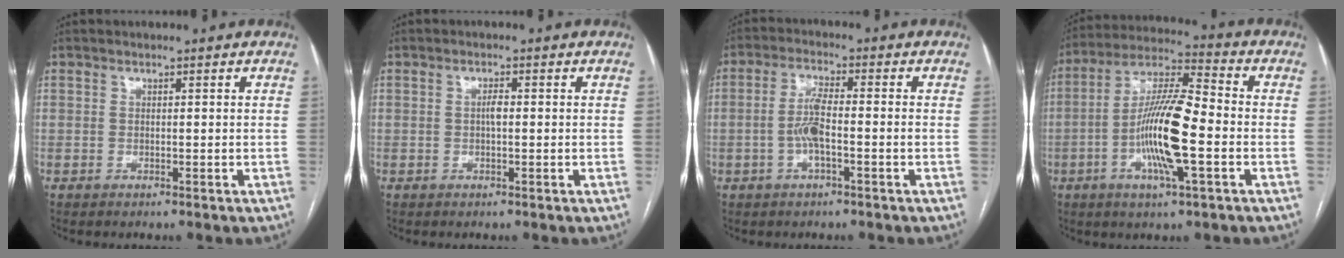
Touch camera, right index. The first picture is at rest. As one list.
[{"total": 1.4, "force": [0.0, 0.4, 1.4], "torque": [-0.026, 0.003, -0.001]}, {"total": 5.2, "force": [-1.2, 0.8, 5.0], "torque": [-0.106, 0.007, -0.024]}, {"total": 14.5, "force": [-3.3, 1.9, 14.0], "torque": [-0.269, 0.002, -0.063]}]